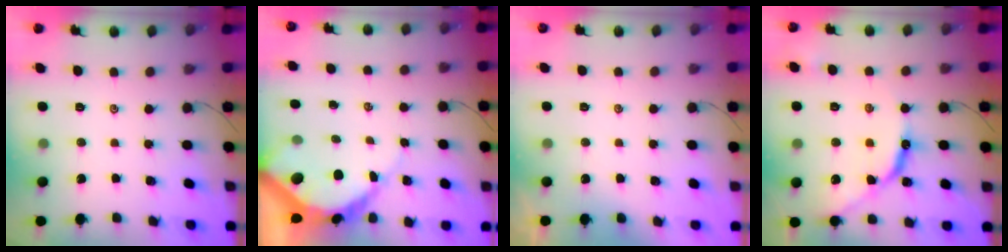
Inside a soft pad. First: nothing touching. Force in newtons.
{"total": 8.5, "press": 8.5, "slide": 0.9}
{"total": 1.2, "press": 1.2, "slide": 0.3}
{"total": 10.7, "press": 10.6, "slide": 1.1}